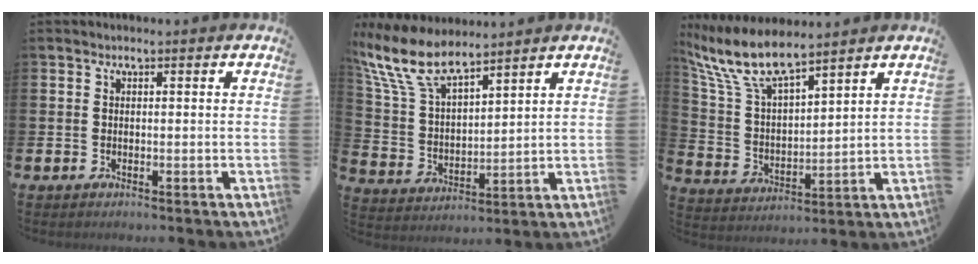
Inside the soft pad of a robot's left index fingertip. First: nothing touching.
{"total": 9.4, "force": [8.0, 2.8, 4.1], "torque": [-0.119, -0.033, 0.149]}
{"total": 9.5, "force": [8.2, 2.0, 4.3], "torque": [-0.119, -0.036, 0.147]}